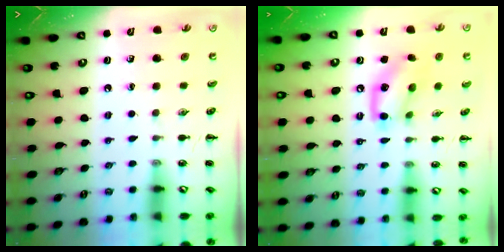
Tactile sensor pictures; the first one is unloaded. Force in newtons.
{"total": 12.7, "press": 12.6, "slide": 0.8}